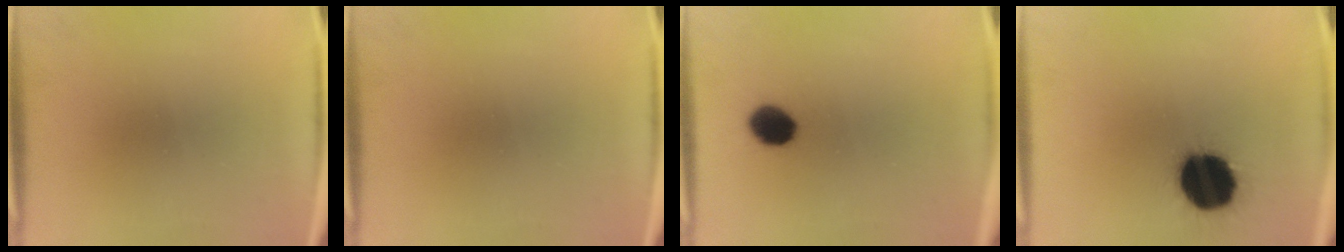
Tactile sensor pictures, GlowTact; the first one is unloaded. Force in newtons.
{"total": 0.0}
{"total": 6.2}
{"total": 19.4}